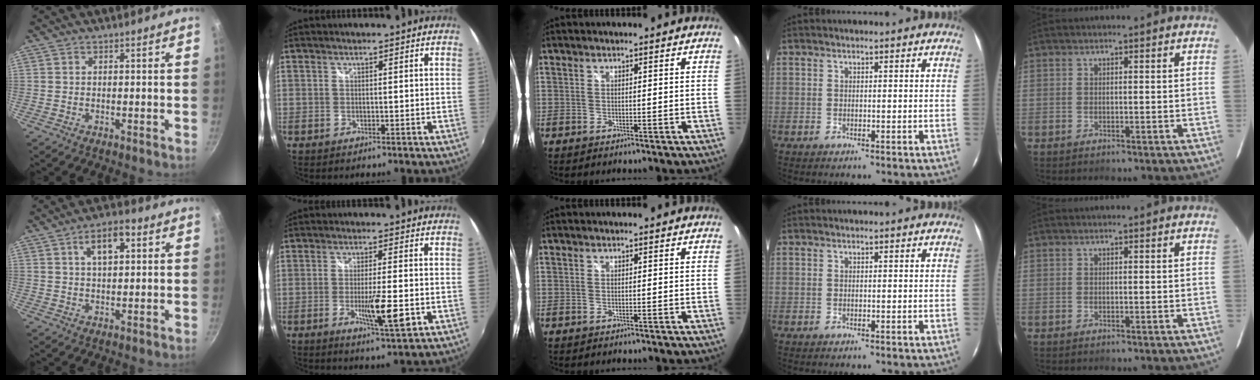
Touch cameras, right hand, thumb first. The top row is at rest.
{"thumb": {"total": 7.3, "force": [2.6, 3.7, 5.8], "torque": [-0.074, 0.008, 0.041]}, "index": {"total": 8.0, "force": [-2.4, 0.8, 7.6], "torque": [-0.131, -0.019, -0.038]}}